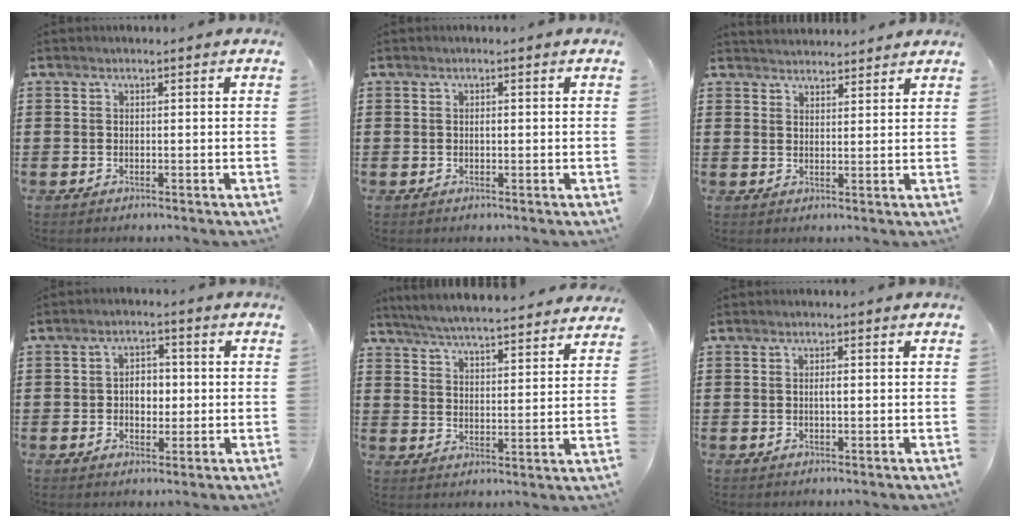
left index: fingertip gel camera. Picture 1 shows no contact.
{"total": 0.7, "force": [0.0, 0.3, 0.7], "torque": [-0.016, -0.001, 0.000]}
{"total": 2.5, "force": [2.5, 0.1, -0.3], "torque": [-0.002, -0.006, 0.048]}
{"total": 3.8, "force": [-0.4, 2.5, 2.8], "torque": [-0.053, 0.005, -0.013]}
{"total": 5.3, "force": [5.1, -0.5, 1.1], "torque": [-0.046, -0.037, 0.088]}
{"total": 1.1, "force": [0.0, 0.3, 1.1], "torque": [-0.022, 0.000, 0.000]}